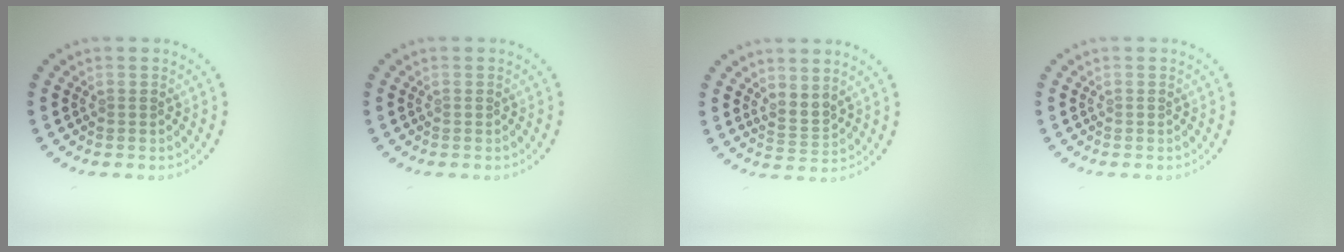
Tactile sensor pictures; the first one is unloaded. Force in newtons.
{"total": 0.0}
{"total": 2.0, "press": 1.4, "slide": 1.4}
{"total": 0.0}